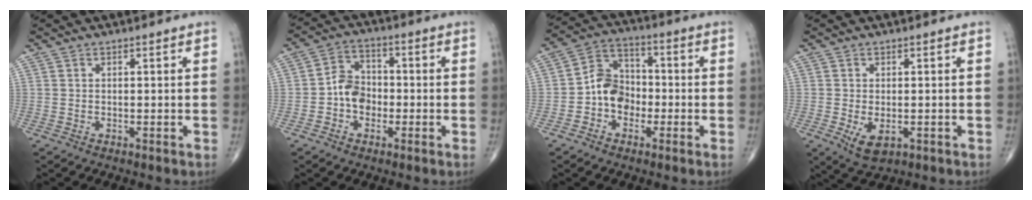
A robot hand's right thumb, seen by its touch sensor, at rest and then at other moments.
{"total": 6.6, "force": [-1.6, 5.3, 3.7], "torque": [-0.040, 0.027, -0.041]}
{"total": 8.5, "force": [-2.2, 6.9, 4.5], "torque": [-0.050, 0.037, -0.055]}
{"total": 4.8, "force": [-1.3, 2.6, 3.7], "torque": [-0.063, -0.011, -0.012]}